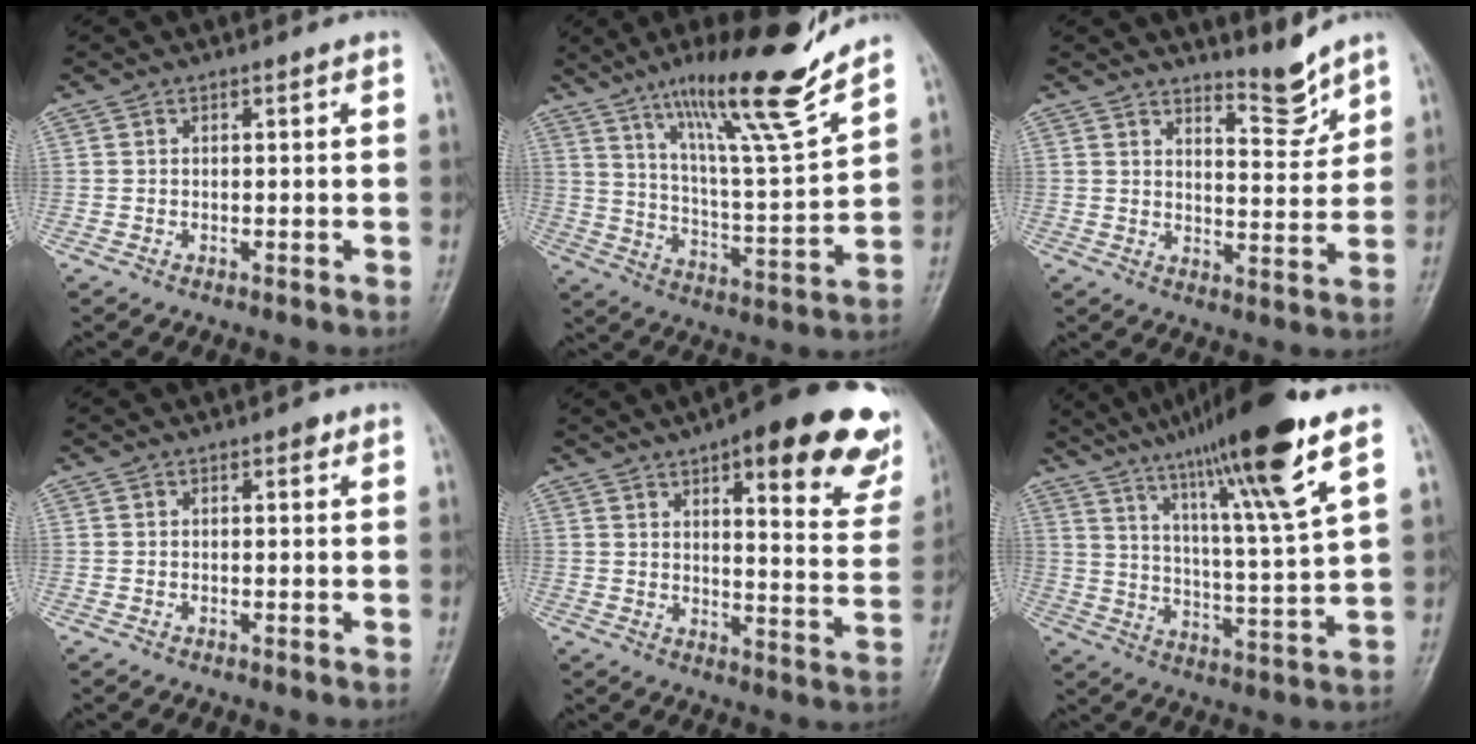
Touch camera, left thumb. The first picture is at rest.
{"total": 19.0, "force": [13.8, 1.6, 13.0], "torque": [-0.192, -0.080, 0.233]}
{"total": 5.4, "force": [5.0, 0.8, 2.0], "torque": [-0.017, -0.056, 0.086]}
{"total": 0.9, "force": [0.4, 0.5, 0.6], "torque": [-0.002, 0.000, 0.003]}
{"total": 24.6, "force": [14.6, 7.5, 18.3], "torque": [-0.193, -0.047, 0.178]}
{"total": 19.9, "force": [12.8, 0.6, 15.3], "torque": [-0.241, -0.051, 0.211]}